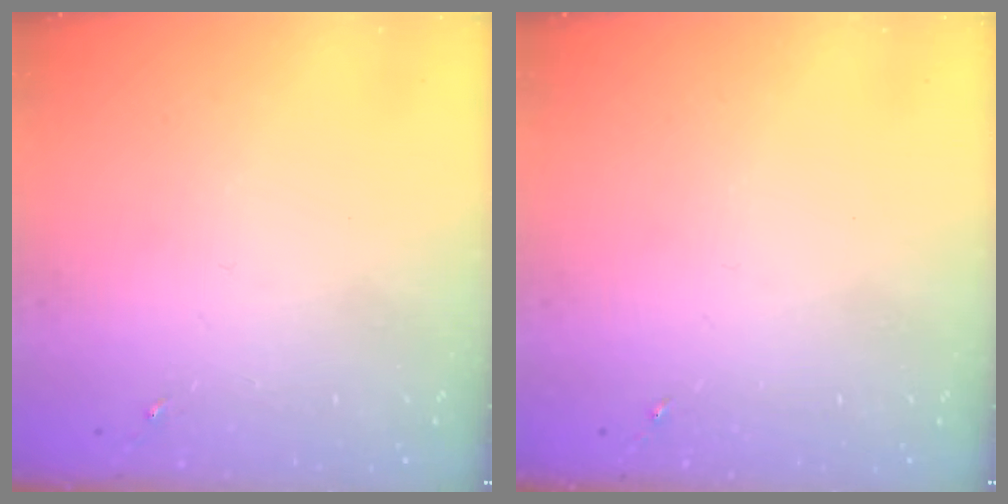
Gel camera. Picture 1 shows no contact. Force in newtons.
{"total": 0.0}